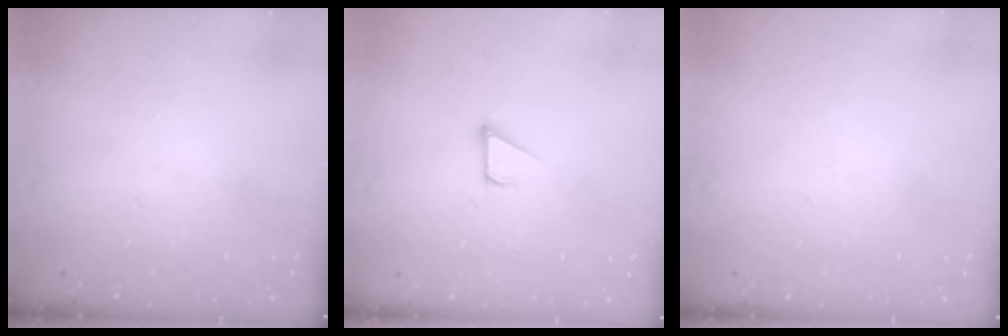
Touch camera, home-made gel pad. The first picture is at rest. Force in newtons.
{"total": 3.2, "press": 3.2, "slide": 0.1}
{"total": 2.6, "press": 2.6, "slide": 0.2}